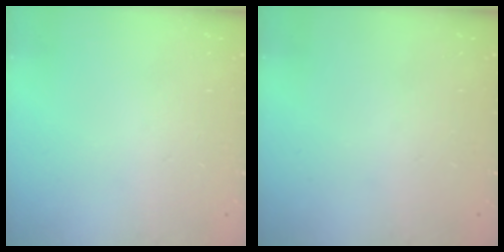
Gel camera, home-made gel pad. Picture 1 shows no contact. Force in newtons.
{"total": 0.0}